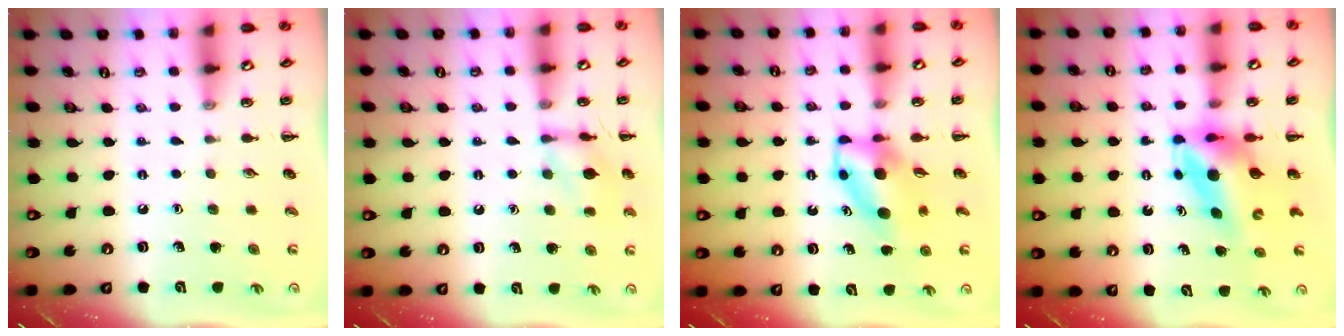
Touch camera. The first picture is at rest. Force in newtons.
{"total": 9.8, "press": 9.8, "slide": 0.4}
{"total": 6.5, "press": 6.4, "slide": 1.4}
{"total": 5.4, "press": 5.2, "slide": 1.6}